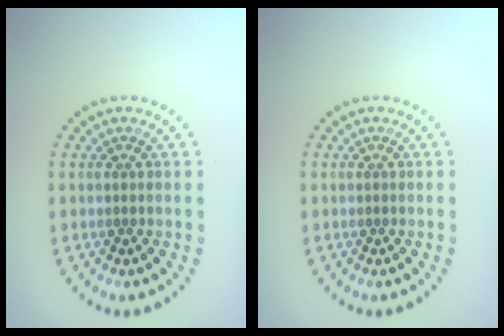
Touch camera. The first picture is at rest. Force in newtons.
{"total": 0.0}